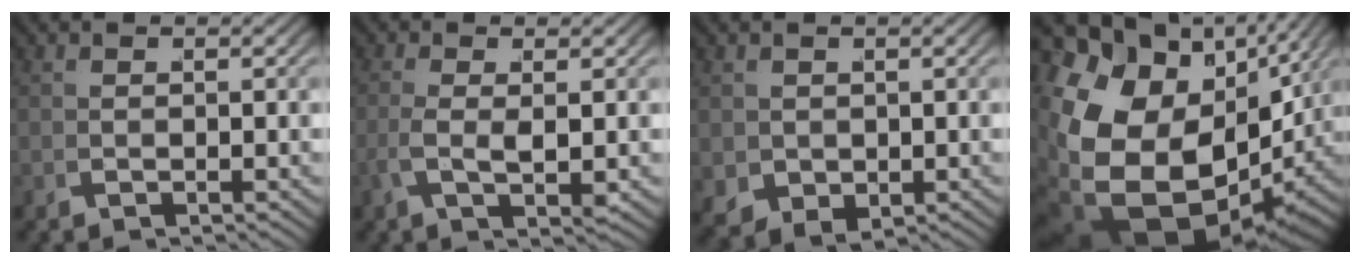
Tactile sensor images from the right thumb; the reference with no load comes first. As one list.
[{"total": 2.9, "force": [0.3, 0.9, 2.7], "torque": [-0.069, -0.009, 0.013]}, {"total": 3.9, "force": [-0.4, 3.3, 2.1], "torque": [-0.053, -0.032, 0.020]}, {"total": 22.3, "force": [-1.7, 15.7, 15.8], "torque": [-0.327, -0.074, 0.012]}]